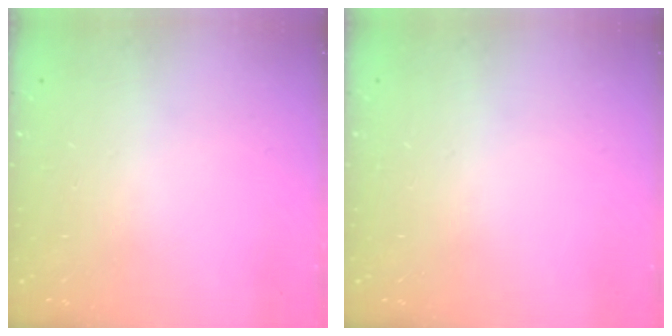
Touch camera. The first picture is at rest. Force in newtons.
{"total": 0.0}